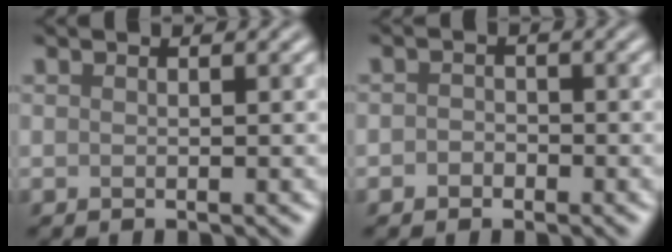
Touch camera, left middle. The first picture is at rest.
{"total": 1.2, "force": [-0.6, 1.0, 0.4], "torque": [-0.005, 0.000, -0.014]}